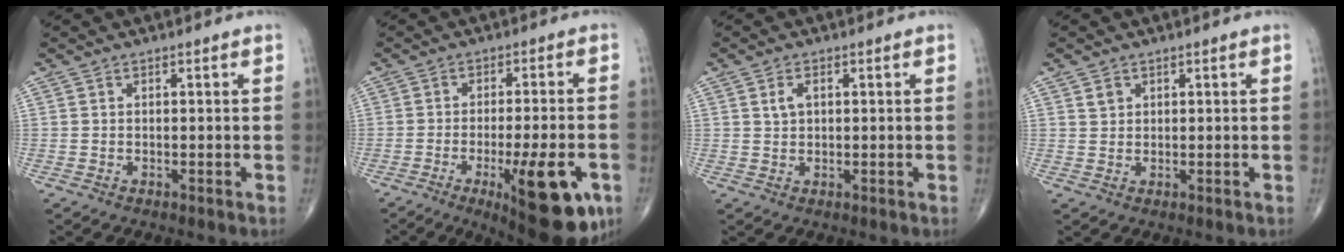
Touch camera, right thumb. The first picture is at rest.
{"total": 16.6, "force": [-6.5, 4.6, 14.6], "torque": [-0.171, 0.005, -0.082]}
{"total": 2.4, "force": [0.8, 1.5, 1.7], "torque": [-0.030, 0.003, 0.016]}
{"total": 1.8, "force": [0.9, 1.4, 0.6], "torque": [0.002, -0.006, 0.015]}